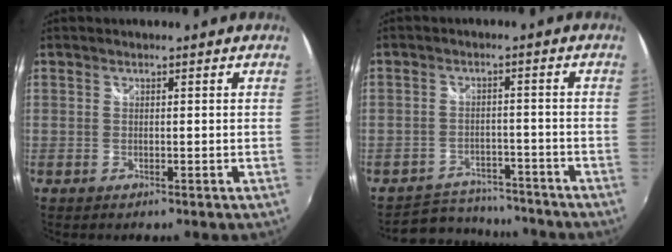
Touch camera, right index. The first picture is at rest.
{"total": 10.0, "force": [-8.8, 4.6, 1.4], "torque": [-0.046, 0.020, -0.116]}